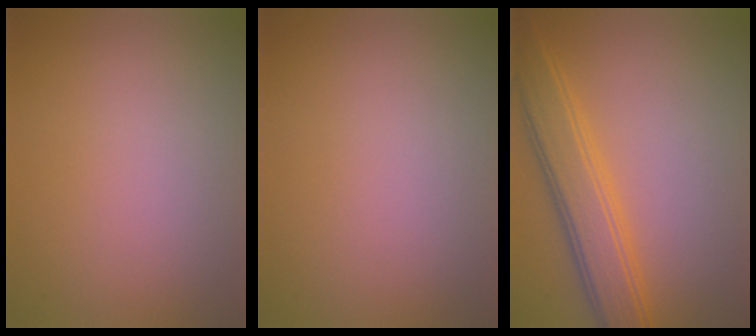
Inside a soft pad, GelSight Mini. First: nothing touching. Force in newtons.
{"total": 0.0}
{"total": 4.6, "press": 4.6, "slide": 0.2}